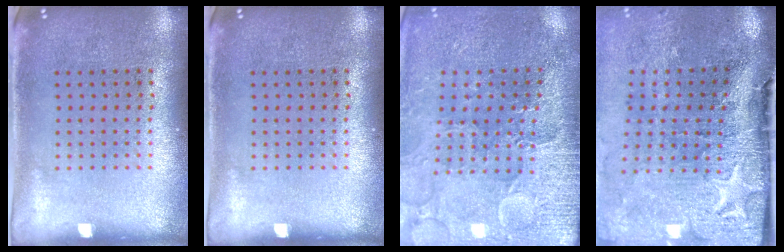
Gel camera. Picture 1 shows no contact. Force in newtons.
{"total": 0.0}
{"total": 3.3, "press": 3.3, "slide": 0.4}
{"total": 5.0, "press": 3.9, "slide": 3.1}